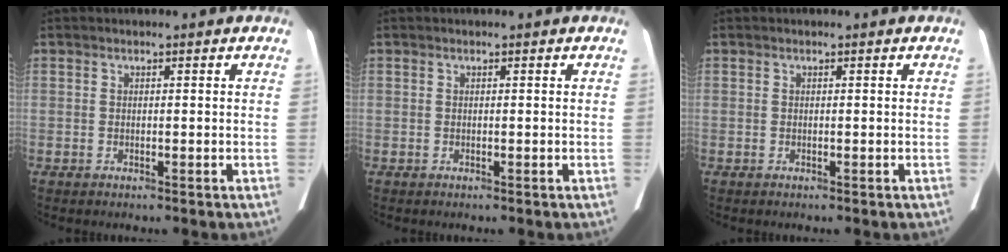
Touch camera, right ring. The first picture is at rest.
{"total": 0.0}
{"total": 0.0}